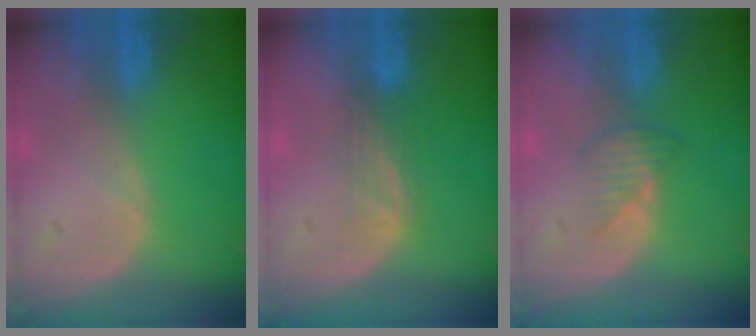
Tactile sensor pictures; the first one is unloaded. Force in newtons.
{"total": 3.2, "press": 2.6, "slide": 1.8}
{"total": 2.5, "press": 2.5, "slide": 0.3}